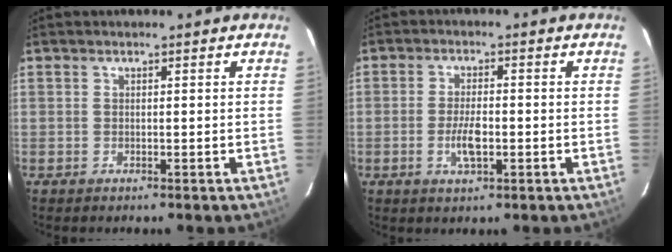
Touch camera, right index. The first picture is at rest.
{"total": 5.0, "force": [-1.4, 1.9, 4.4], "torque": [-0.089, -0.003, -0.024]}